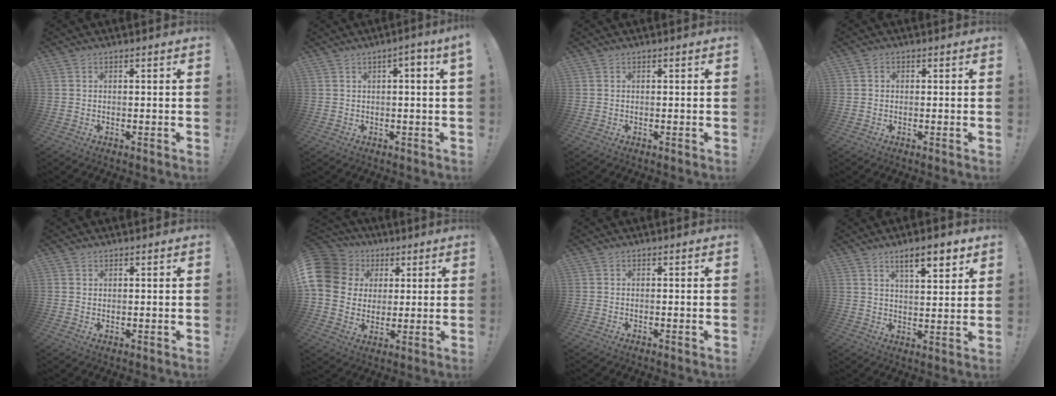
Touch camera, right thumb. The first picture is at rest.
{"total": 3.6, "force": [0.3, -0.3, 3.6], "torque": [-0.057, -0.004, 0.001]}
{"total": 0.0}
{"total": 1.1, "force": [-0.2, 1.0, 0.3], "torque": [-0.008, 0.005, -0.003]}
{"total": 1.2, "force": [1.1, 0.6, 0.3], "torque": [-0.001, -0.003, 0.020]}
{"total": 15.2, "force": [4.1, 13.0, 6.6], "torque": [-0.113, -0.014, 0.089]}
{"total": 0.0}
{"total": 9.2, "force": [5.8, 2.4, 6.6], "torque": [-0.089, -0.031, 0.095]}